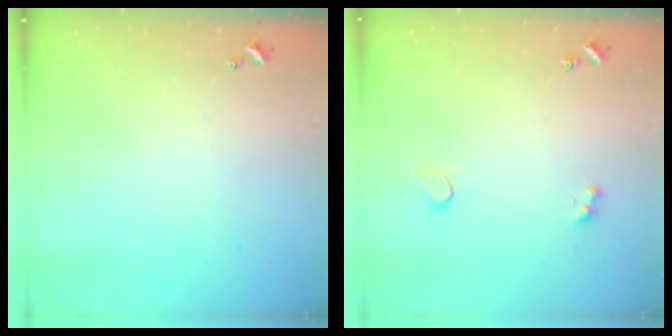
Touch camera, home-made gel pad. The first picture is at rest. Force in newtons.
{"total": 2.6, "press": 2.2, "slide": 1.2}